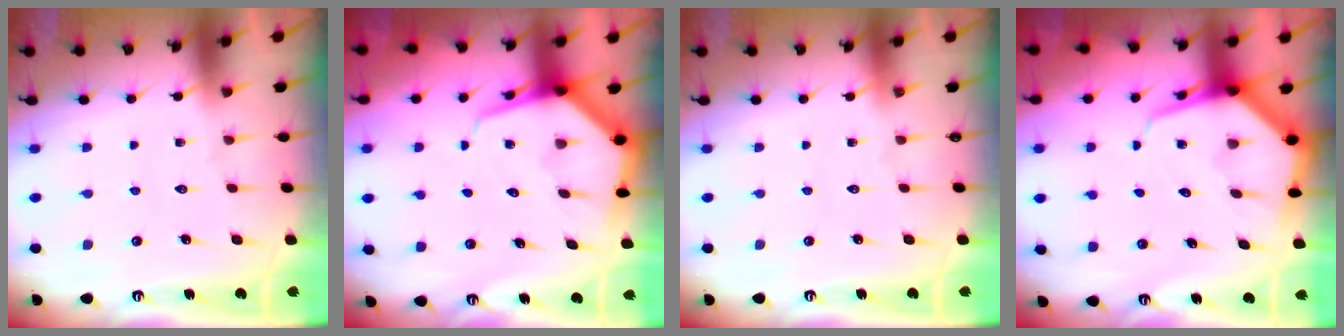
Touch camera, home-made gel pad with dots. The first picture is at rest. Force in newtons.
{"total": 7.6, "press": 7.6, "slide": 0.9}
{"total": 0.0}
{"total": 7.6, "press": 7.6, "slide": 0.9}